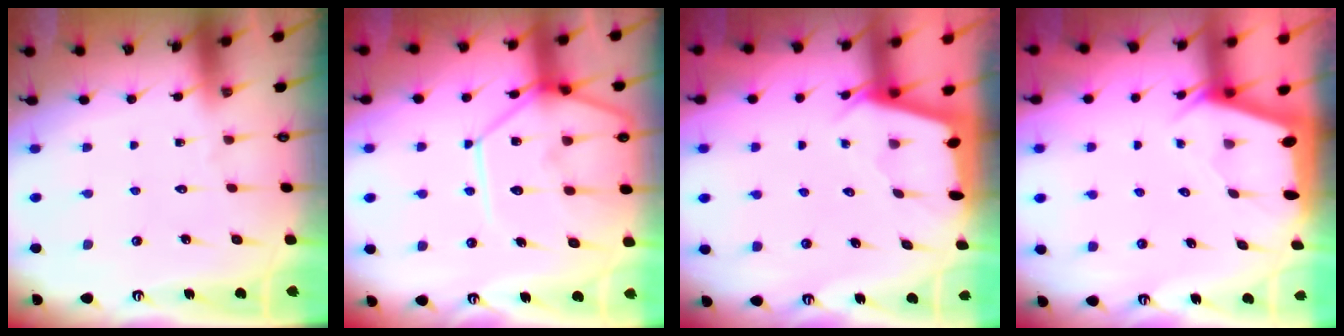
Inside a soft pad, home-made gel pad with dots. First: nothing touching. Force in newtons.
{"total": 16.3, "press": 16.2, "slide": 1.9}
{"total": 2.2, "press": 2.2, "slide": 0.3}
{"total": 1.9, "press": 1.9, "slide": 0.3}